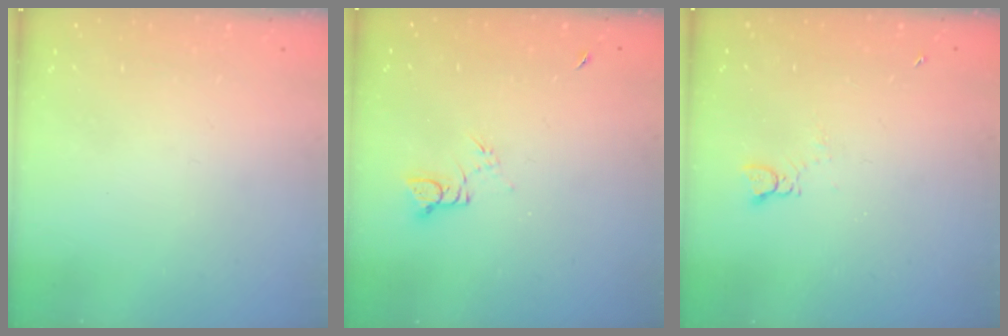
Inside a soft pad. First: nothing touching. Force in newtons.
{"total": 3.3, "press": 3.3, "slide": 0.2}
{"total": 0.9, "press": 0.9, "slide": 0.1}